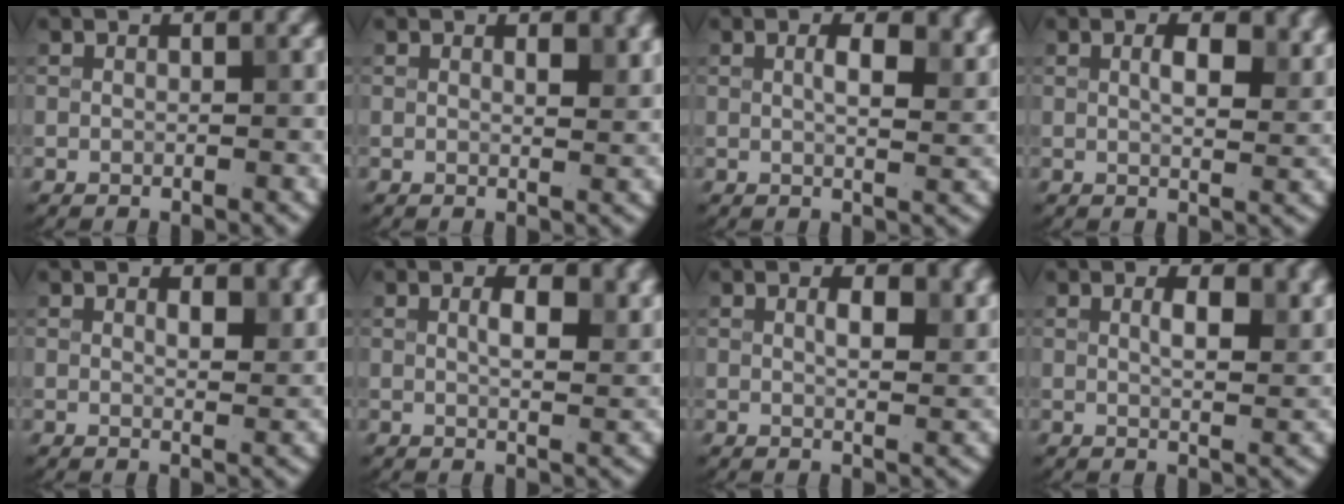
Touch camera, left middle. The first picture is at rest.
{"total": 1.4, "force": [0.9, 0.4, 1.1], "torque": [-0.012, -0.003, 0.015]}
{"total": 4.1, "force": [1.7, 1.7, 3.4], "torque": [-0.047, 0.004, 0.022]}
{"total": 3.6, "force": [1.6, 1.6, 2.9], "torque": [-0.050, -0.002, 0.027]}
{"total": 2.2, "force": [1.3, 0.8, 1.6], "torque": [-0.021, -0.006, 0.023]}
{"total": 3.7, "force": [1.7, 1.5, 3.0], "torque": [-0.044, 0.000, 0.026]}
{"total": 3.1, "force": [1.5, 1.2, 2.4], "torque": [-0.033, 0.000, 0.025]}
{"total": 3.8, "force": [1.8, 1.5, 3.0], "torque": [-0.041, 0.001, 0.028]}